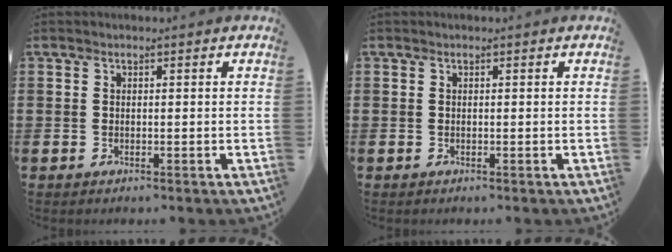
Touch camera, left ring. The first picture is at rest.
{"total": 0.0}